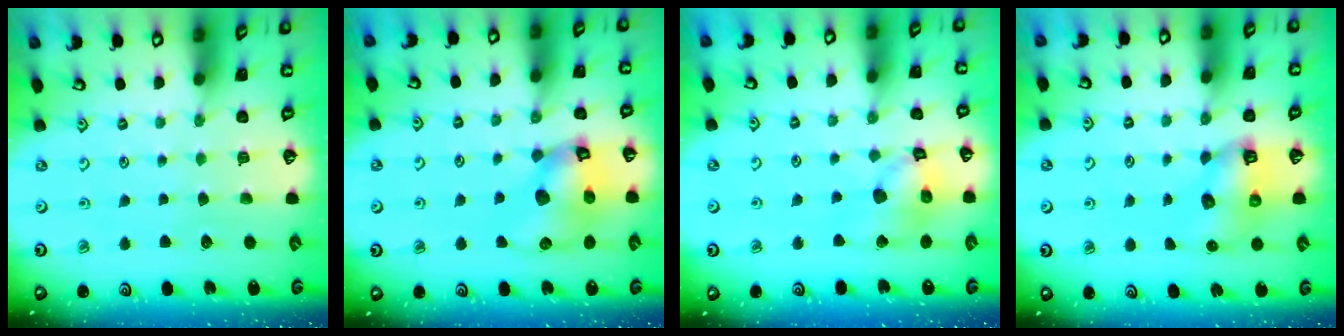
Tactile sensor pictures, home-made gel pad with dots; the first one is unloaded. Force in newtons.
{"total": 12.7, "press": 12.6, "slide": 1.7}
{"total": 12.9, "press": 12.9, "slide": 1.5}
{"total": 7.8, "press": 7.8, "slide": 0.9}